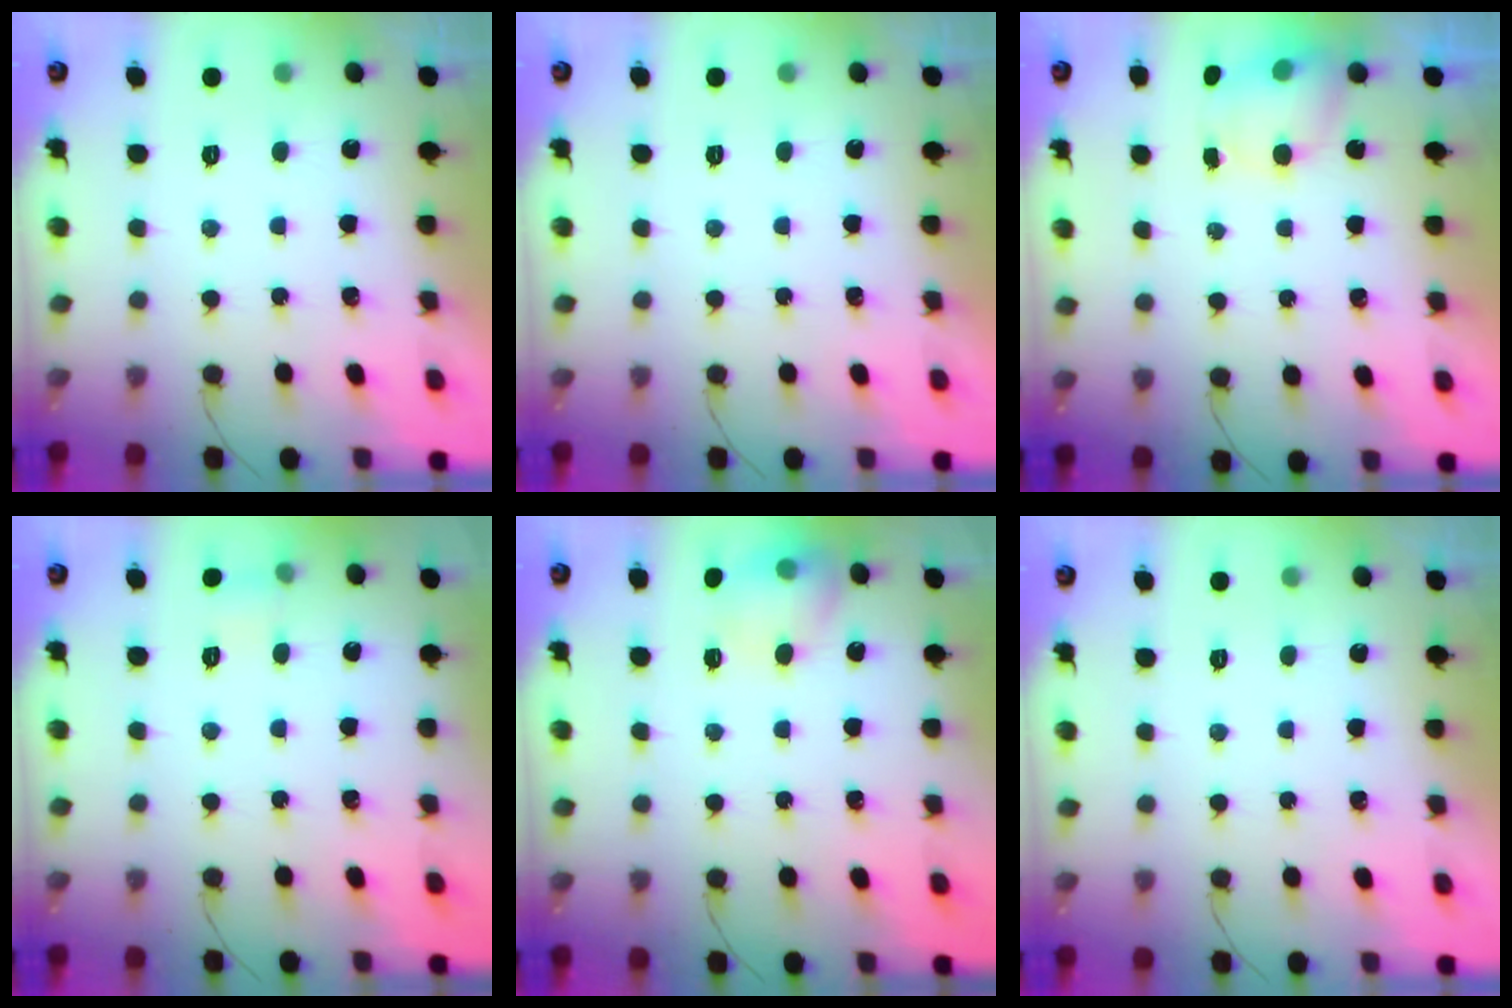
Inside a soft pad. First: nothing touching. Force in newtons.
{"total": 0.0}
{"total": 5.8, "press": 5.7, "slide": 0.7}
{"total": 4.6, "press": 4.3, "slide": 1.5}
{"total": 12.0, "press": 11.9, "slide": 1.6}
{"total": 0.0}